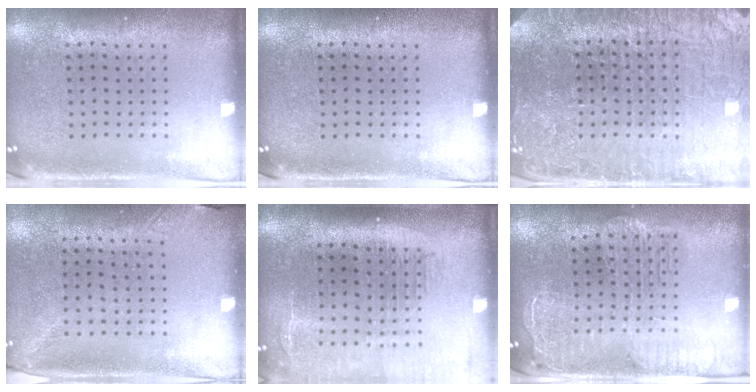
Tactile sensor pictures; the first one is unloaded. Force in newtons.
{"total": 0.0}
{"total": 5.0, "press": 4.6, "slide": 1.9}
{"total": 1.3, "press": 1.0, "slide": 0.9}
{"total": 2.2, "press": 1.8, "slide": 1.3}
{"total": 2.5, "press": 2.1, "slide": 1.3}